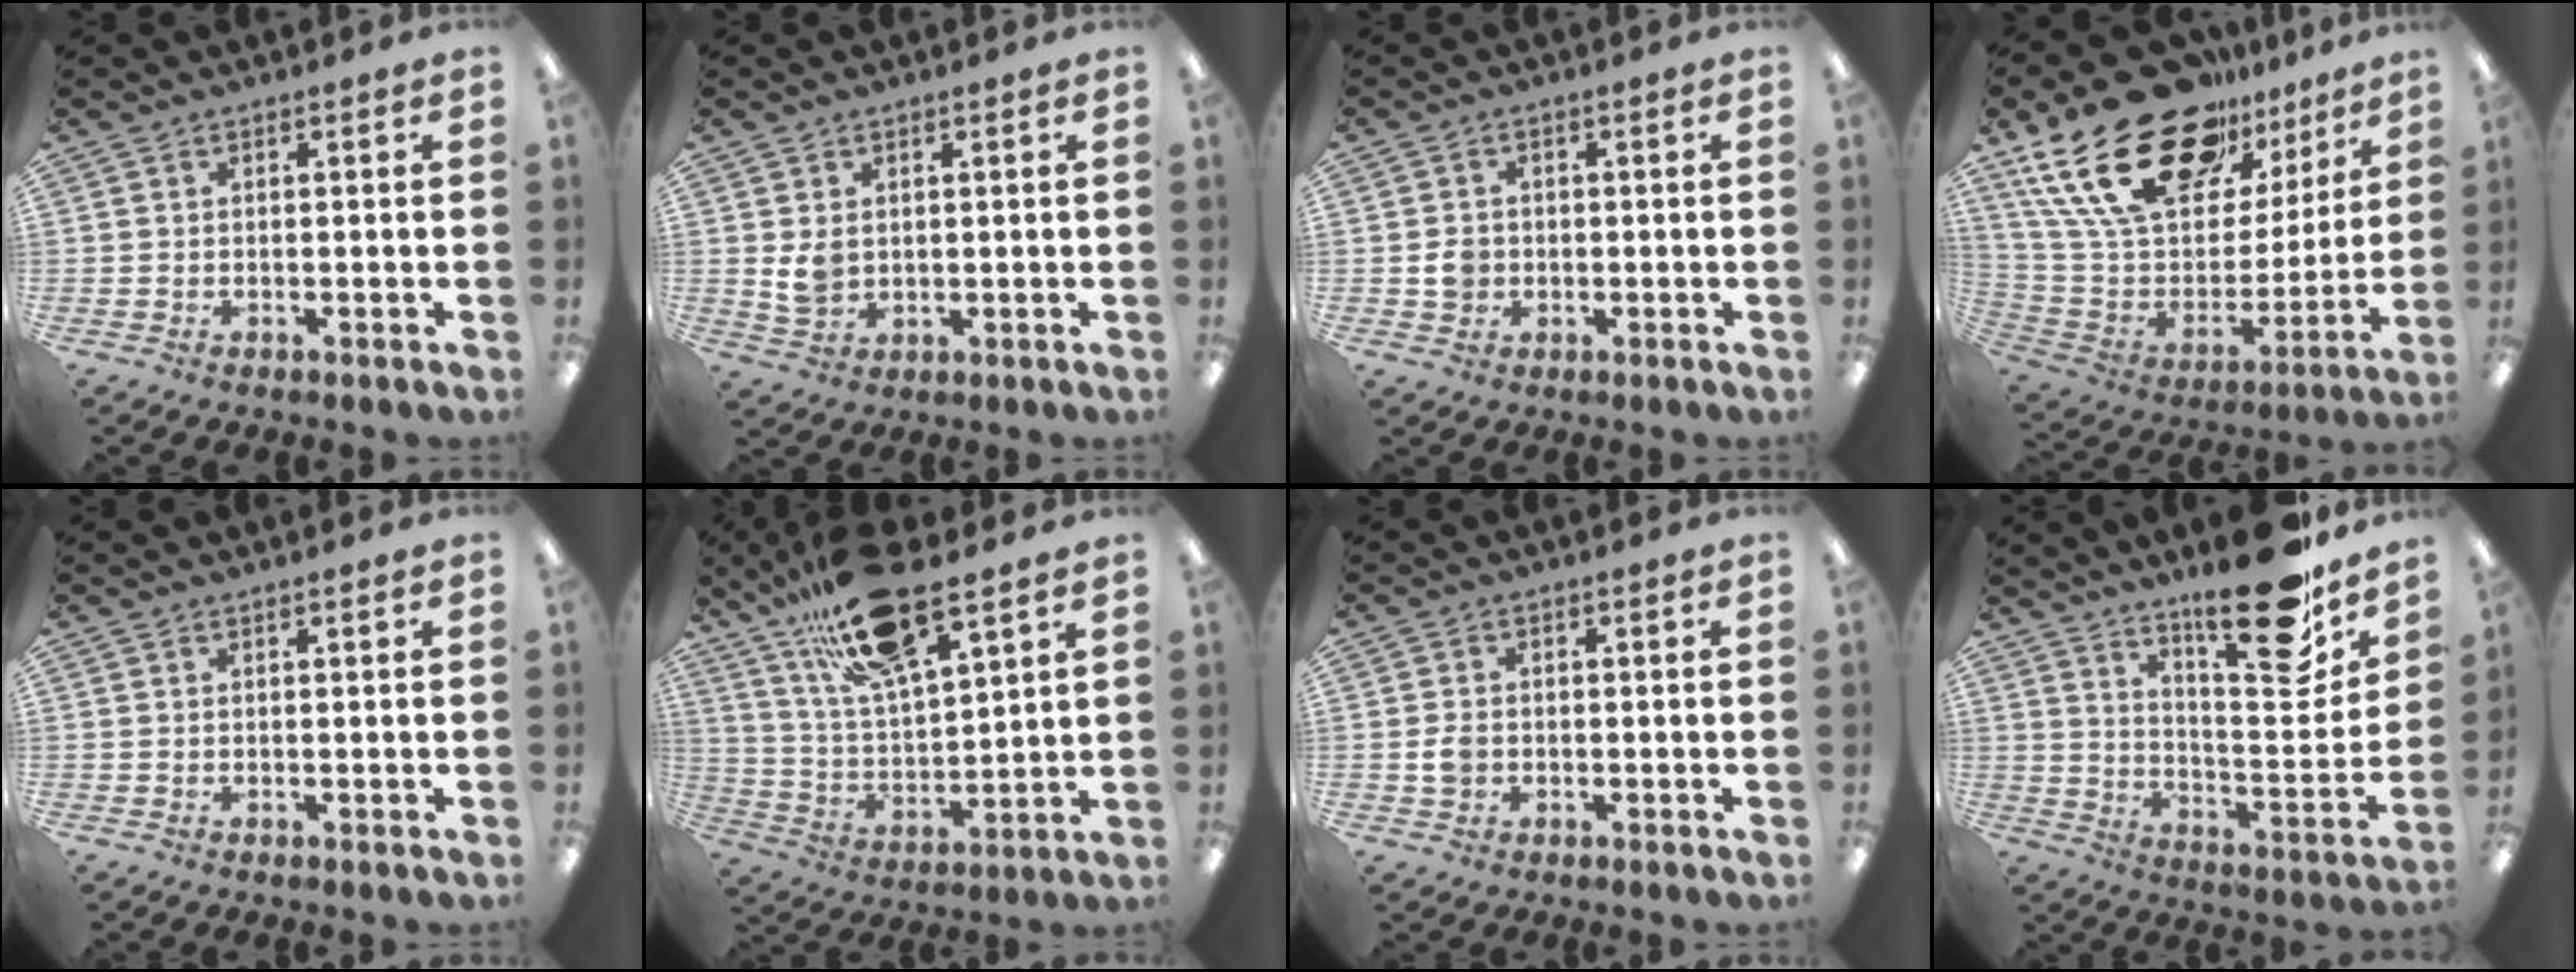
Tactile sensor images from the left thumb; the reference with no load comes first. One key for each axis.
{"total": 4.2, "fx": 1.2, "fy": 3.1, "fz": 2.5, "tx": -0.041, "ty": -0.005, "tz": 0.020}
{"total": 3.1, "fx": -0.4, "fy": 2.8, "fz": 1.3, "tx": -0.016, "ty": 0.002, "tz": -0.010}
{"total": 27.9, "fx": 18.0, "fy": 14.4, "fz": 15.6, "tx": -0.304, "ty": -0.106, "tz": 0.328}
{"total": 0.0}
{"total": 20.6, "fx": 14.8, "fy": 6.0, "fz": 13.0, "tx": -0.240, "ty": -0.067, "tz": 0.254}
{"total": 2.7, "fx": -0.4, "fy": 2.1, "fz": 1.7, "tx": -0.031, "ty": 0.005, "tz": -0.008}
{"total": 21.1, "fx": 16.8, "fy": 5.1, "fz": 11.6, "tx": -0.164, "ty": -0.124, "tz": 0.273}